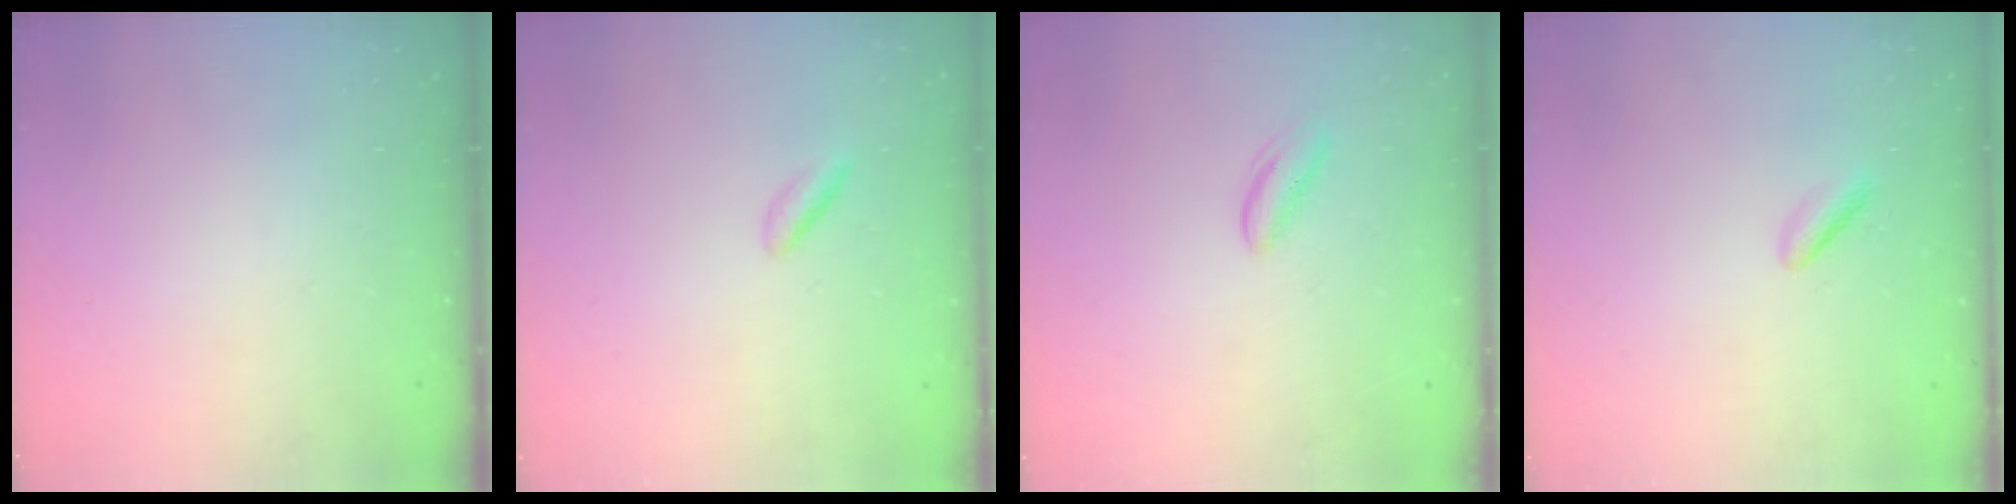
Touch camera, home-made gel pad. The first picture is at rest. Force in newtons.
{"total": 1.9, "press": 1.7, "slide": 0.7}
{"total": 2.9, "press": 2.9, "slide": 0.3}
{"total": 2.1, "press": 1.9, "slide": 0.9}